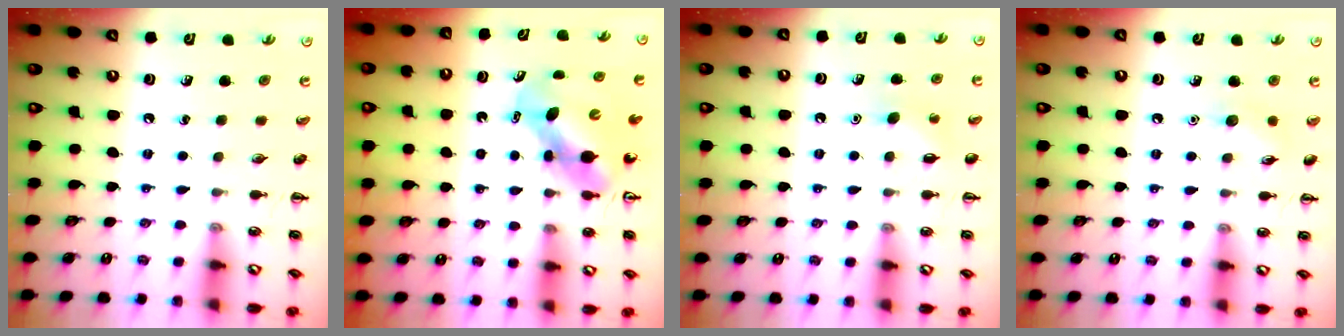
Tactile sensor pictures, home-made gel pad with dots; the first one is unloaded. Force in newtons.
{"total": 5.5, "press": 5.4, "slide": 1.0}
{"total": 4.9, "press": 4.8, "slide": 1.3}
{"total": 6.9, "press": 6.6, "slide": 1.7}